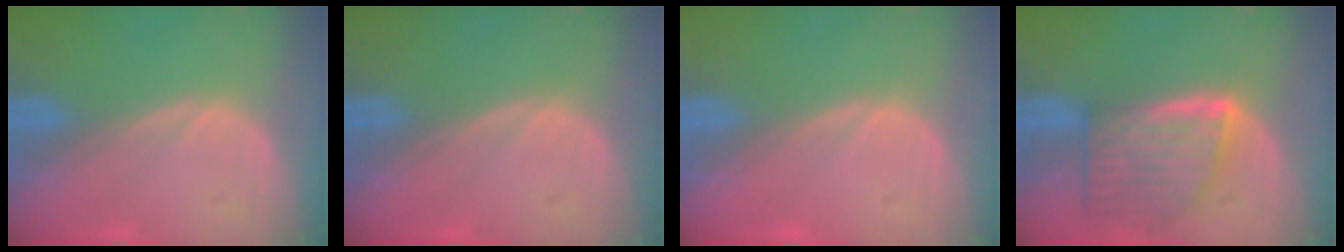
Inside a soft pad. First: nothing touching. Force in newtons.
{"total": 0.0}
{"total": 0.5, "press": 0.1, "slide": 0.5}
{"total": 8.0, "press": 7.3, "slide": 3.4}